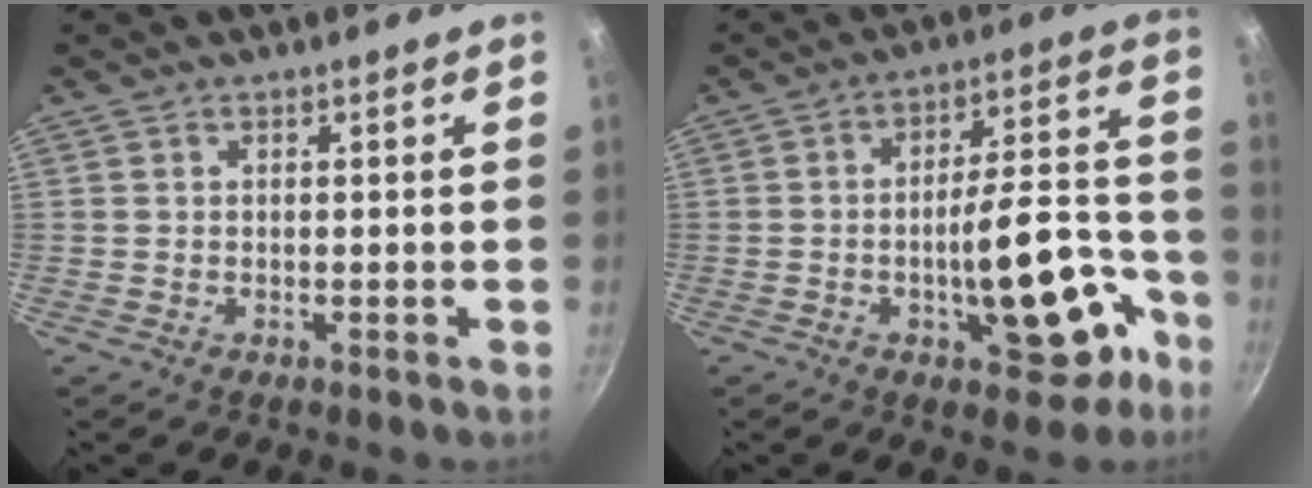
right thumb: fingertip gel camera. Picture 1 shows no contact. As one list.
[{"total": 17.0, "force": [-7.0, 7.0, 13.9], "torque": [-0.150, 0.063, -0.096]}]